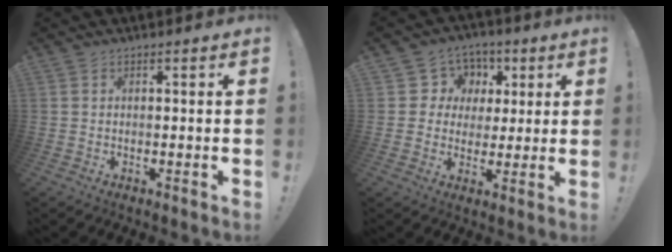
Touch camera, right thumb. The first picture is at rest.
{"total": 8.6, "force": [1.8, 8.2, 1.9], "torque": [-0.027, -0.011, 0.040]}